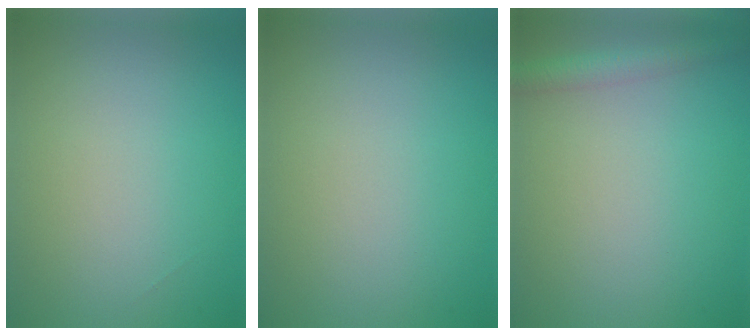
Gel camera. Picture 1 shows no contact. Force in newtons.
{"total": 0.0}
{"total": 2.2, "press": 2.2, "slide": 0.1}